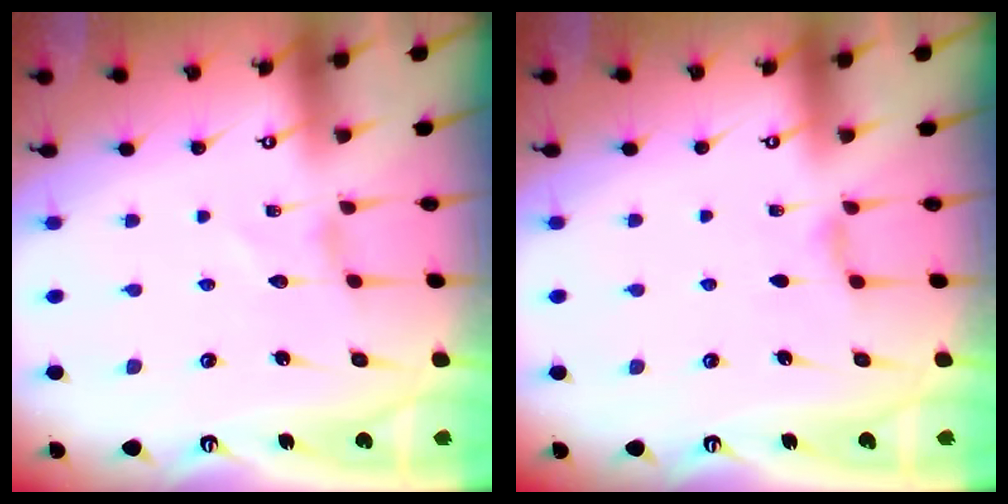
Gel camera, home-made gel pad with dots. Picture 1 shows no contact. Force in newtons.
{"total": 2.3, "press": 2.2, "slide": 0.5}